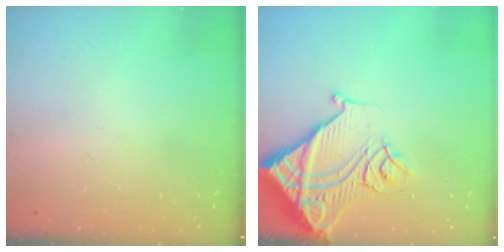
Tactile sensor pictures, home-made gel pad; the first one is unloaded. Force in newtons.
{"total": 14.2, "press": 14.1, "slide": 1.8}